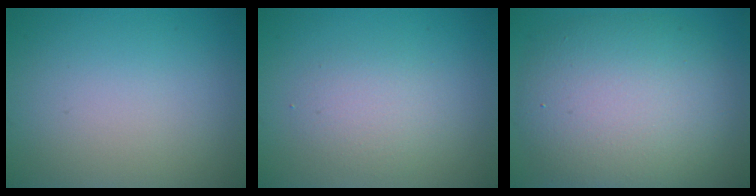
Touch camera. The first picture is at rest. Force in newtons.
{"total": 2.3, "press": 2.3, "slide": 0.1}
{"total": 9.4, "press": 9.4, "slide": 0.6}